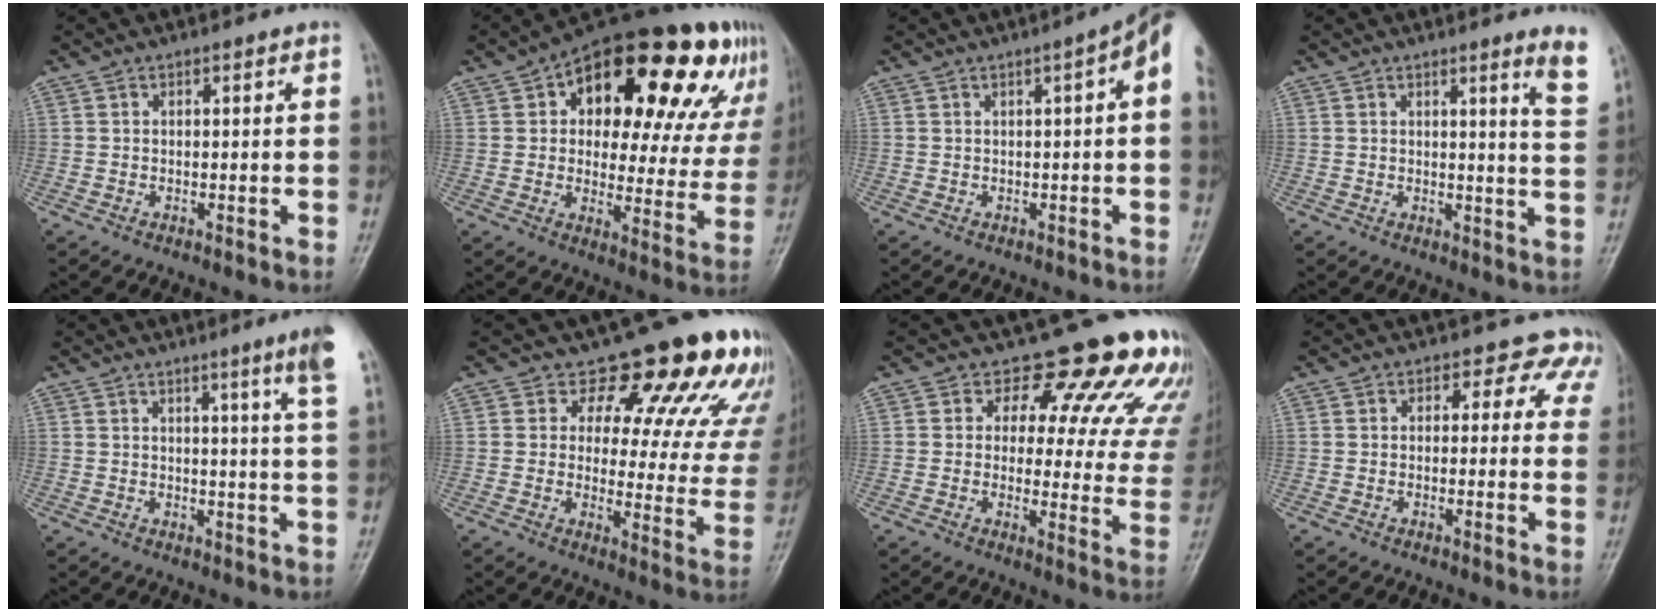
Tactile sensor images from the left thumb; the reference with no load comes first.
{"total": 28.0, "force": [12.4, 13.4, 21.1], "torque": [-0.244, 0.024, 0.176]}
{"total": 5.5, "force": [0.7, 1.0, 5.4], "torque": [-0.069, 0.022, 0.002]}
{"total": 5.4, "force": [3.8, -0.3, 3.9], "torque": [-0.045, -0.035, 0.037]}
{"total": 7.1, "force": [4.2, -0.6, 5.6], "torque": [-0.074, -0.025, 0.050]}
{"total": 19.0, "force": [15.1, 7.8, 8.5], "torque": [-0.043, -0.090, 0.163]}
{"total": 17.2, "force": [14.1, 6.8, 6.9], "torque": [-0.025, -0.090, 0.143]}
{"total": 6.5, "force": [4.6, 4.4, 1.2], "torque": [0.034, -0.012, 0.025]}